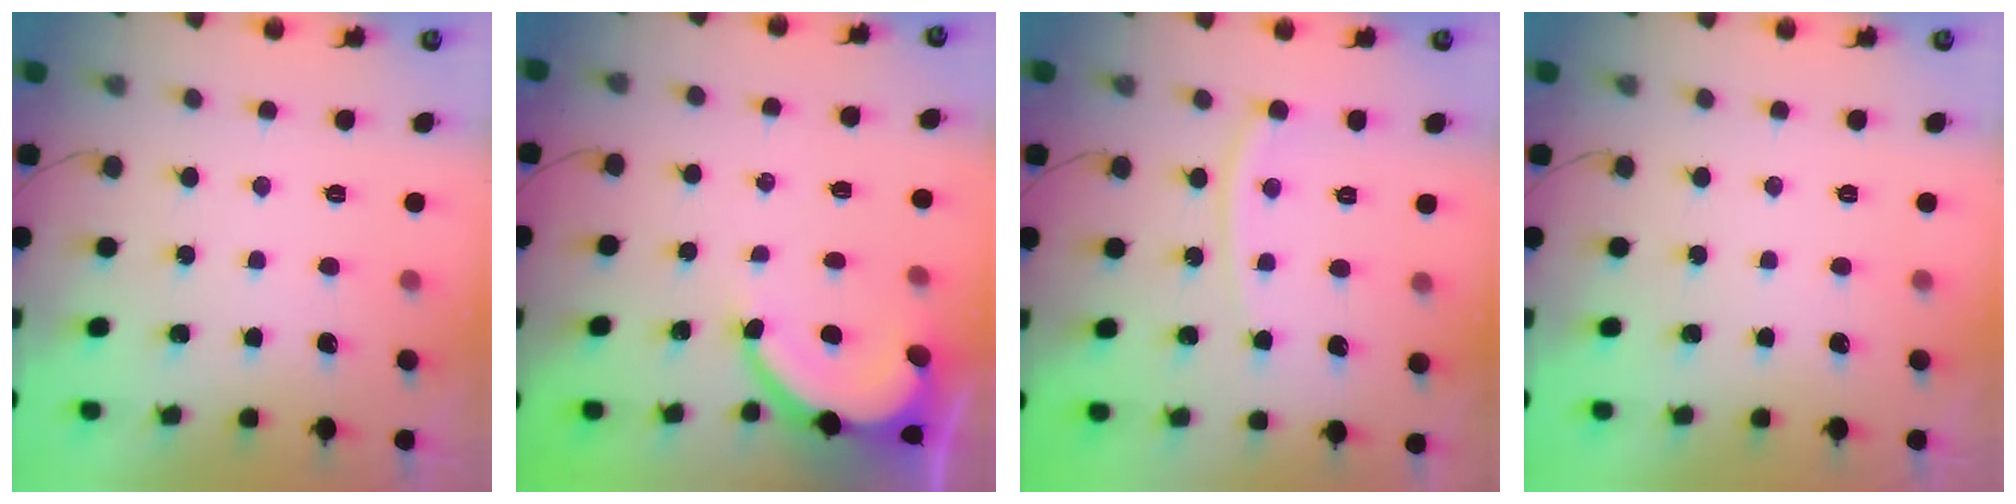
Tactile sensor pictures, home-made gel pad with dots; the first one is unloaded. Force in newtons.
{"total": 6.9, "press": 6.8, "slide": 0.7}
{"total": 8.4, "press": 8.3, "slide": 1.0}
{"total": 0.0}